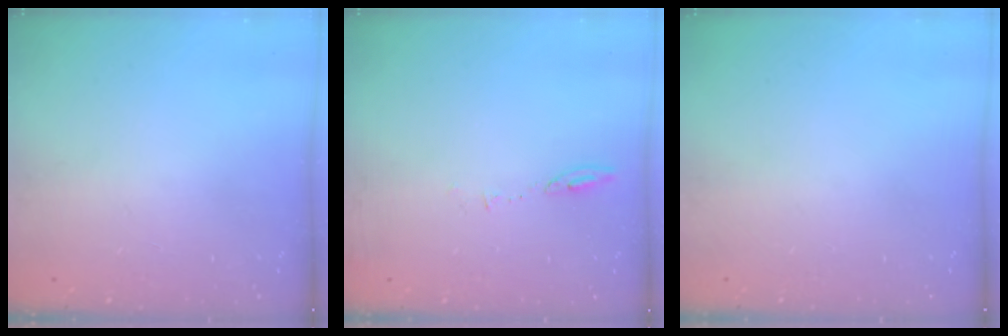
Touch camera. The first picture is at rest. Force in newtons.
{"total": 5.7, "press": 5.7, "slide": 0.7}
{"total": 0.0}